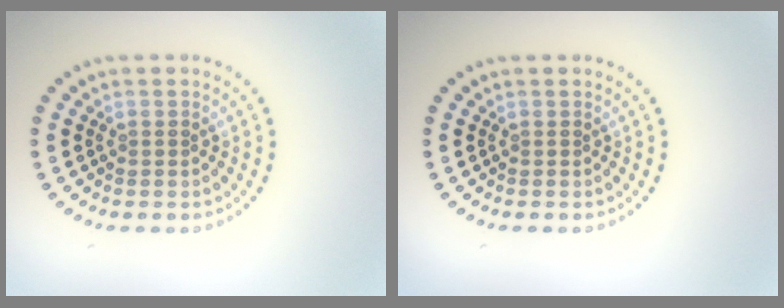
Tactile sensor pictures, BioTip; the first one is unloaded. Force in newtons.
{"total": 0.0}